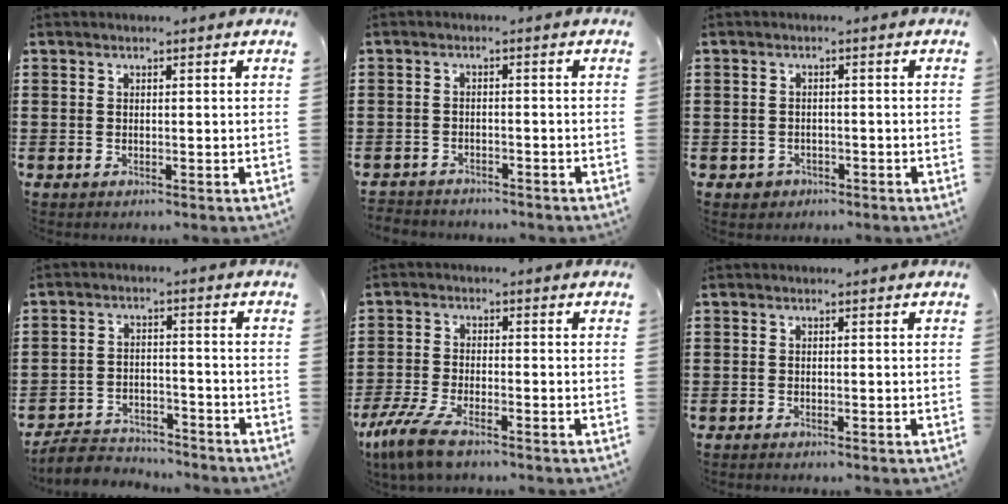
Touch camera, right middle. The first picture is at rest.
{"total": 2.1, "force": [-2.1, 0.3, -0.3], "torque": [-0.002, 0.000, -0.048]}
{"total": 1.2, "force": [-0.9, 0.8, 0.1], "torque": [-0.005, 0.001, -0.022]}
{"total": 5.0, "force": [-4.8, 1.1, 0.6], "torque": [-0.024, 0.007, -0.102]}
{"total": 6.1, "force": [-4.4, 1.6, 4.0], "torque": [-0.107, -0.013, -0.089]}
{"total": 0.6, "force": [-0.6, 0.1, 0.0], "torque": [-0.002, 0.000, -0.012]}